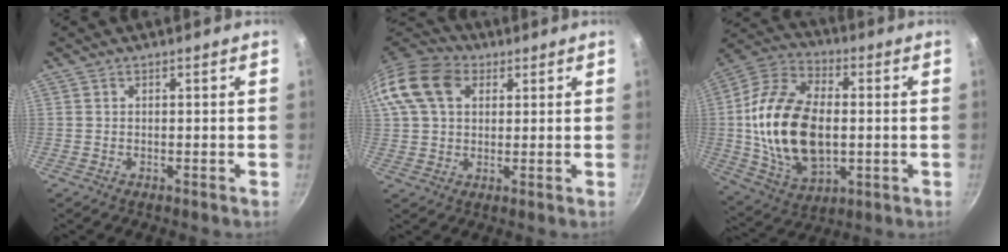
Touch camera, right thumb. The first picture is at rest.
{"total": 15.0, "force": [4.7, 10.9, 9.2], "torque": [-0.177, 0.023, 0.073]}
{"total": 22.4, "force": [-0.1, 13.8, 17.6], "torque": [-0.321, 0.013, -0.002]}